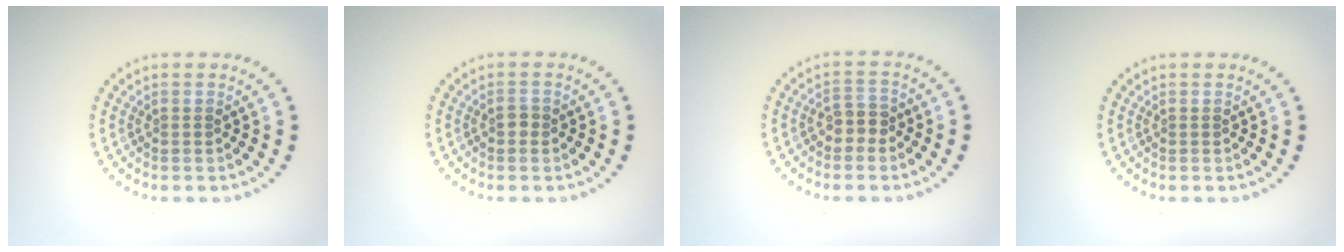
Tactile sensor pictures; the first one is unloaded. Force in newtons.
{"total": 0.8, "press": 0.8, "slide": 0.1}
{"total": 1.9, "press": 1.6, "slide": 1.0}
{"total": 0.0}